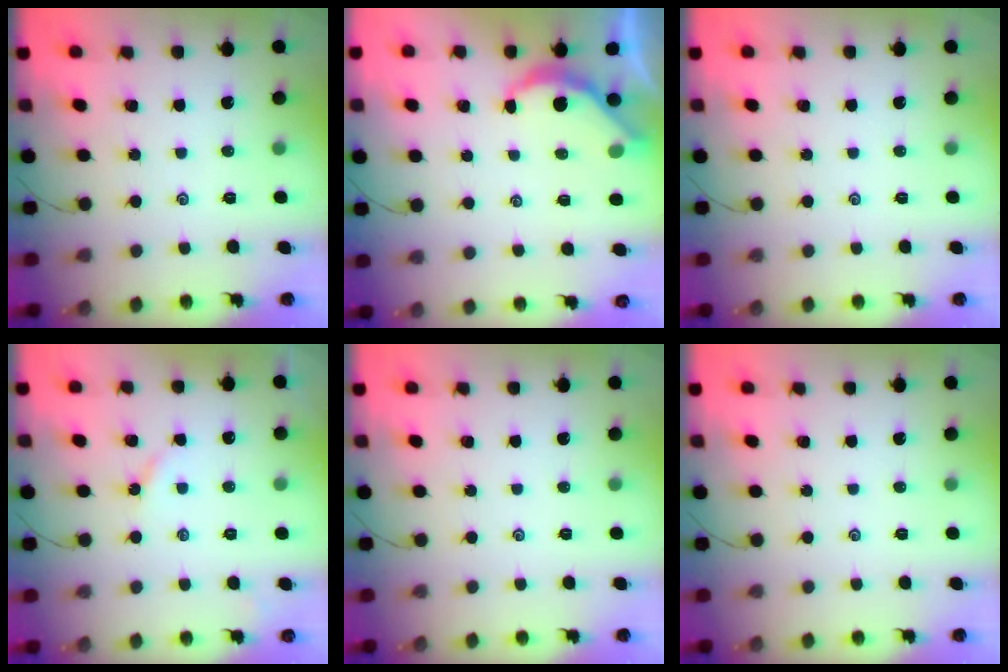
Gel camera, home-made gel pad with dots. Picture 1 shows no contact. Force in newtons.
{"total": 4.5, "press": 4.5, "slide": 0.3}
{"total": 0.0}
{"total": 2.4, "press": 2.4, "slide": 0.3}
{"total": 0.0}
{"total": 0.0}